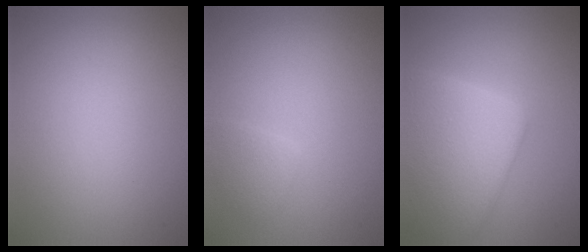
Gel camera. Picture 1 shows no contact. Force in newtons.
{"total": 1.3, "press": 1.3, "slide": 0.1}
{"total": 6.5, "press": 6.4, "slide": 0.4}